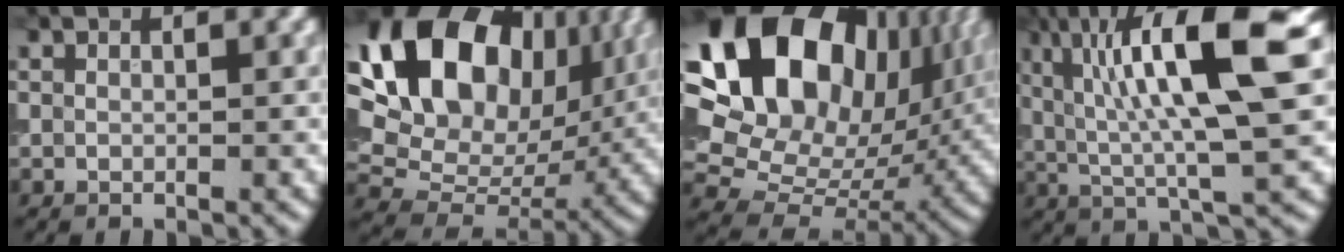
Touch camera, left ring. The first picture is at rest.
{"total": 18.6, "force": [6.8, 12.8, 11.7], "torque": [-0.219, 0.040, 0.124]}
{"total": 22.3, "force": [8.4, 15.3, 13.9], "torque": [-0.299, 0.056, 0.148]}
{"total": 11.5, "force": [2.6, 2.8, 10.9], "torque": [-0.186, 0.008, 0.044]}